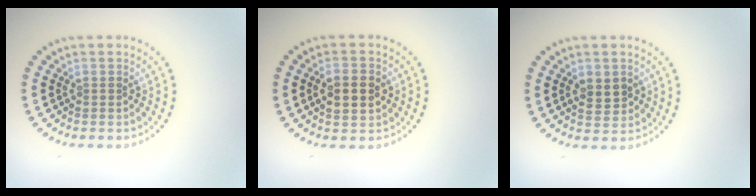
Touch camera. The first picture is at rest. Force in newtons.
{"total": 3.9, "press": 3.9, "slide": 0.2}
{"total": 2.3, "press": 2.3, "slide": 0.2}